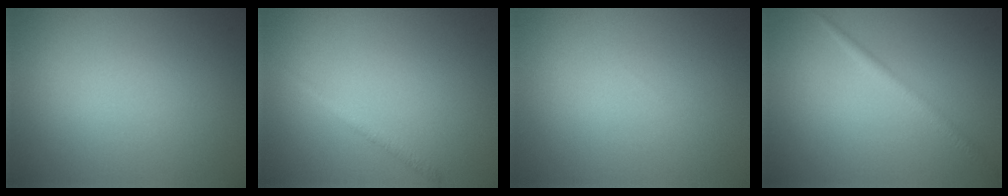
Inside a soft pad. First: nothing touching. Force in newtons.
{"total": 1.2, "press": 1.2, "slide": 0.0}
{"total": 0.0}
{"total": 1.5, "press": 1.5, "slide": 0.1}